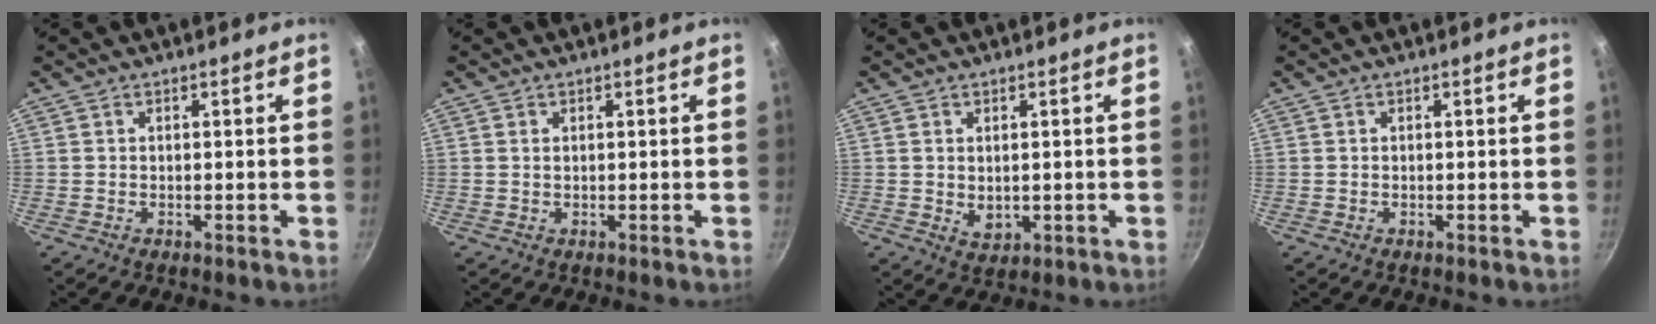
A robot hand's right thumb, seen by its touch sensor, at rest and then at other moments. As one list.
[{"total": 0.6, "force": [0.2, 0.4, 0.5], "torque": [-0.008, 0.001, 0.004]}, {"total": 3.3, "force": [0.3, 2.3, 2.3], "torque": [-0.036, -0.009, 0.011]}, {"total": 0.0}]